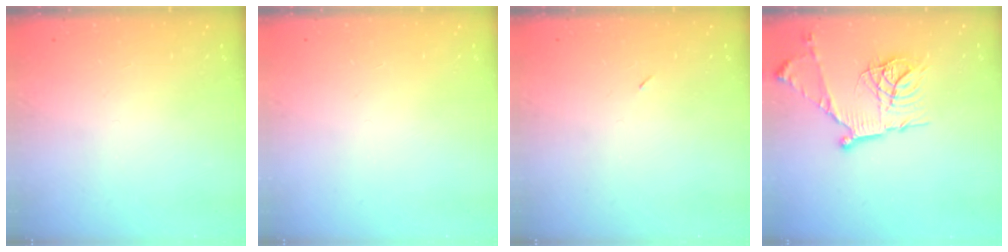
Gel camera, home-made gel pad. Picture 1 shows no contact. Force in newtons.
{"total": 0.0}
{"total": 2.2, "press": 1.8, "slide": 1.2}
{"total": 18.9, "press": 18.8, "slide": 1.9}